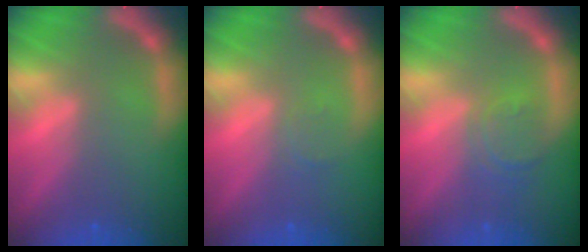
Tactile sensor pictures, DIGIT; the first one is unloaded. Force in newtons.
{"total": 1.0}
{"total": 3.0}